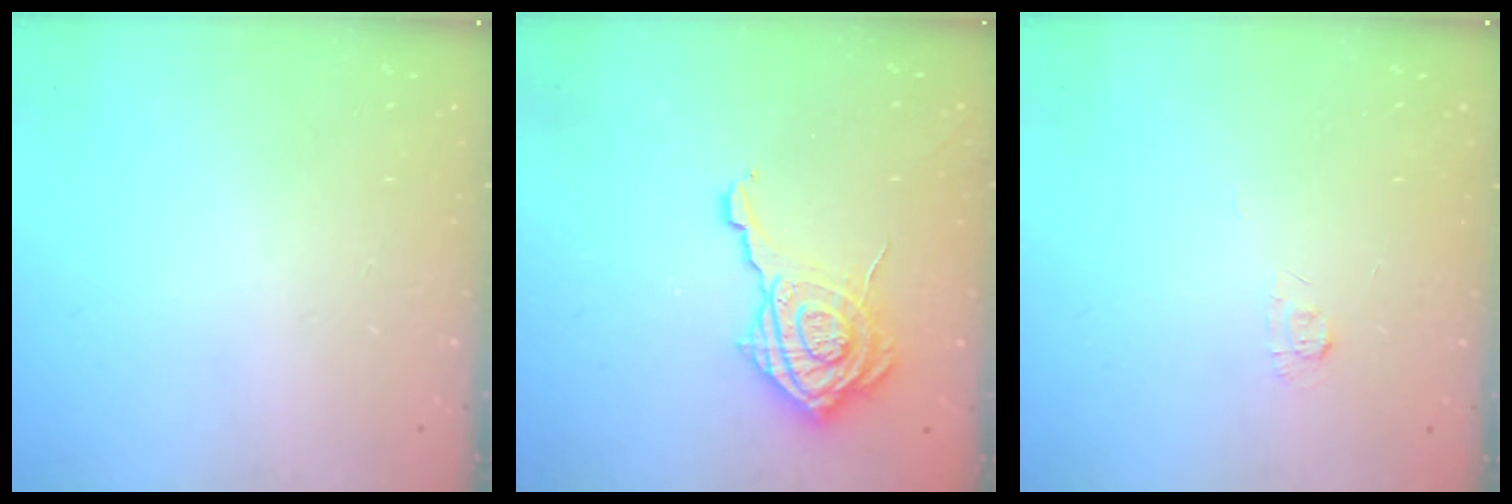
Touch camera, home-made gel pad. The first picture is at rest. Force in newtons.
{"total": 14.9, "press": 14.9, "slide": 0.8}
{"total": 3.9, "press": 3.9, "slide": 0.4}